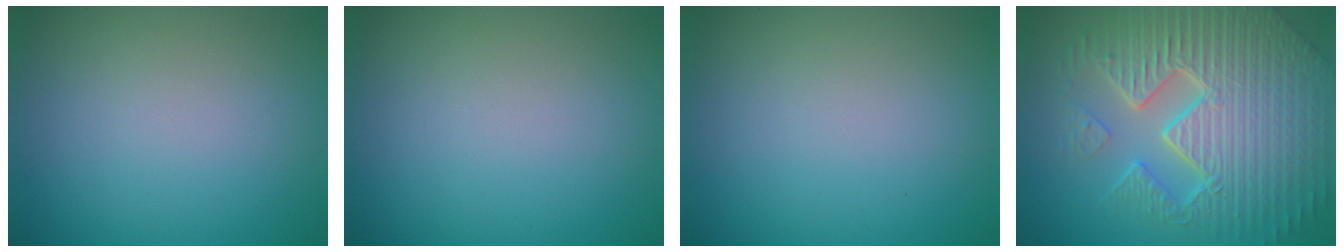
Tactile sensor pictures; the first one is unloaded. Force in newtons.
{"total": 0.0}
{"total": 0.0}
{"total": 10.8, "press": 7.0, "slide": 8.3}